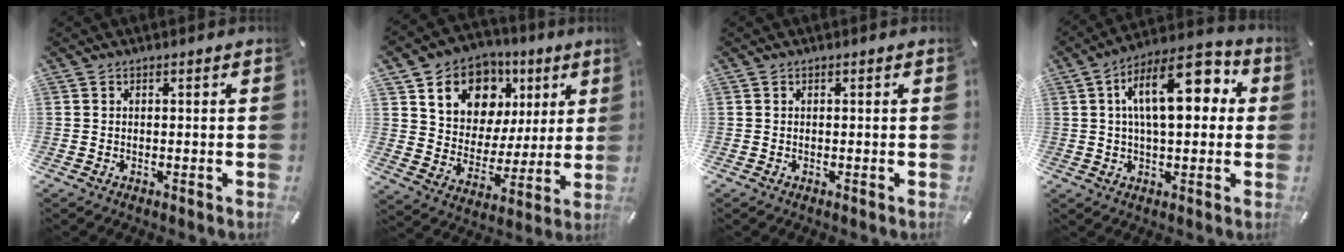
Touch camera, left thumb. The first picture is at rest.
{"total": 13.9, "force": [6.4, 11.5, 4.5], "torque": [-0.073, -0.036, 0.123]}
{"total": 0.0}
{"total": 16.0, "force": [4.1, 7.4, 13.6], "torque": [-0.203, 0.002, 0.068]}